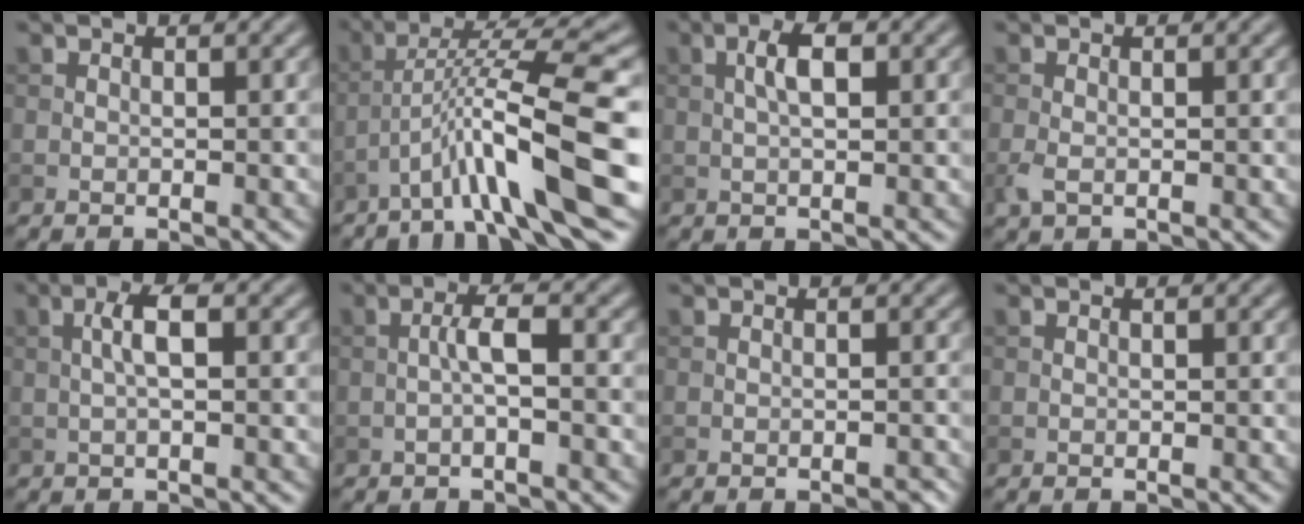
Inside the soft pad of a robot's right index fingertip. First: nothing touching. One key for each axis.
{"total": 9.9, "fx": -4.2, "fy": 1.1, "fz": 8.9, "tx": -0.143, "ty": 0.023, "tz": -0.068}
{"total": 2.8, "fx": 0.6, "fy": 0.9, "fz": 2.5, "tx": -0.049, "ty": 0.007, "tz": 0.008}
{"total": 1.4, "fx": -0.4, "fy": 0.8, "fz": 1.1, "tx": -0.030, "ty": -0.005, "tz": -0.009}
{"total": 2.4, "fx": 0.2, "fy": 0.6, "fz": 2.3, "tx": -0.046, "ty": 0.009, "tz": 0.001}
{"total": 2.1, "fx": -0.4, "fy": 0.3, "fz": 2.0, "tx": -0.040, "ty": 0.009, "tz": -0.012}
{"total": 0.9, "fx": -0.7, "fy": 0.2, "fz": 0.5, "tx": -0.004, "ty": 0.000, "tz": -0.010}
{"total": 0.0}